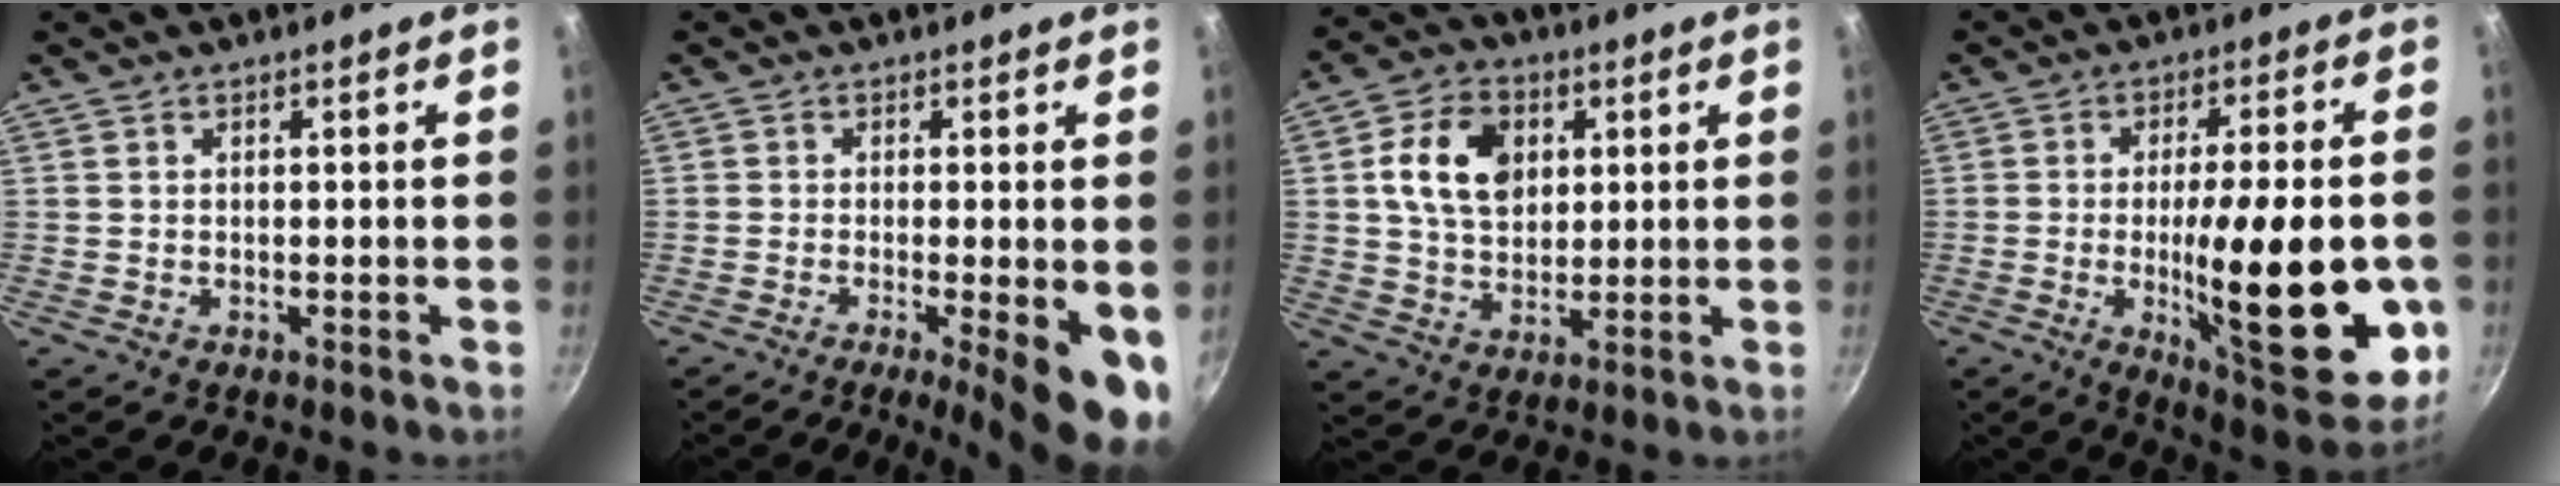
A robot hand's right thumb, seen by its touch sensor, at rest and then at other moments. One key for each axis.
{"total": 9.8, "fx": -2.8, "fy": 2.2, "fz": 9.1, "tx": -0.119, "ty": -0.006, "tz": -0.038}
{"total": 11.7, "fx": 2.9, "fy": 8.6, "fz": 7.5, "tx": -0.109, "ty": 0.002, "tz": 0.046}
{"total": 24.4, "fx": -4.5, "fy": 7.0, "fz": 23.0, "tx": -0.301, "ty": 0.000, "tz": -0.058}